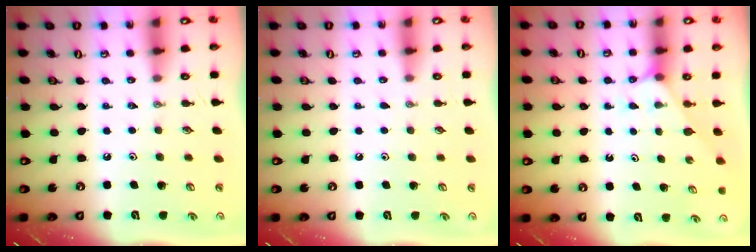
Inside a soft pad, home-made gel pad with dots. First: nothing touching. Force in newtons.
{"total": 2.8, "press": 2.8, "slide": 0.3}
{"total": 3.5, "press": 3.5, "slide": 0.4}